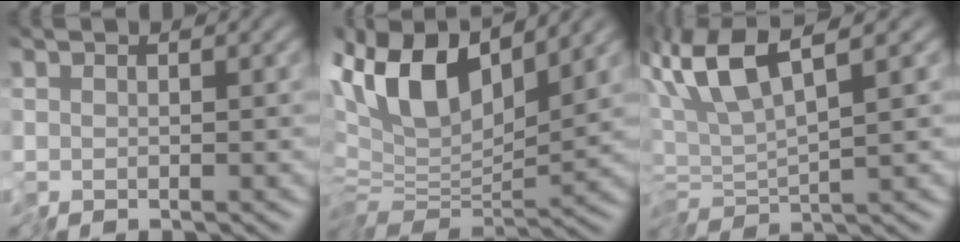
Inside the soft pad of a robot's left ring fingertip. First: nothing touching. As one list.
[{"total": 9.8, "force": [4.0, 5.1, 7.4], "torque": [-0.149, 0.009, 0.071]}, {"total": 5.8, "force": [1.8, 1.1, 5.4], "torque": [-0.116, 0.010, 0.029]}]